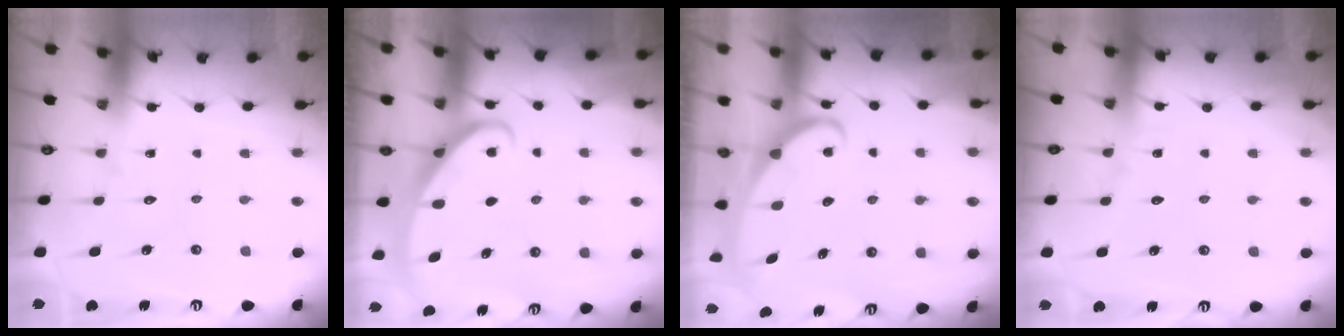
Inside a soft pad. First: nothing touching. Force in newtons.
{"total": 2.7, "press": 2.7, "slide": 0.4}
{"total": 2.3, "press": 2.3, "slide": 0.3}
{"total": 2.6, "press": 2.6, "slide": 0.3}